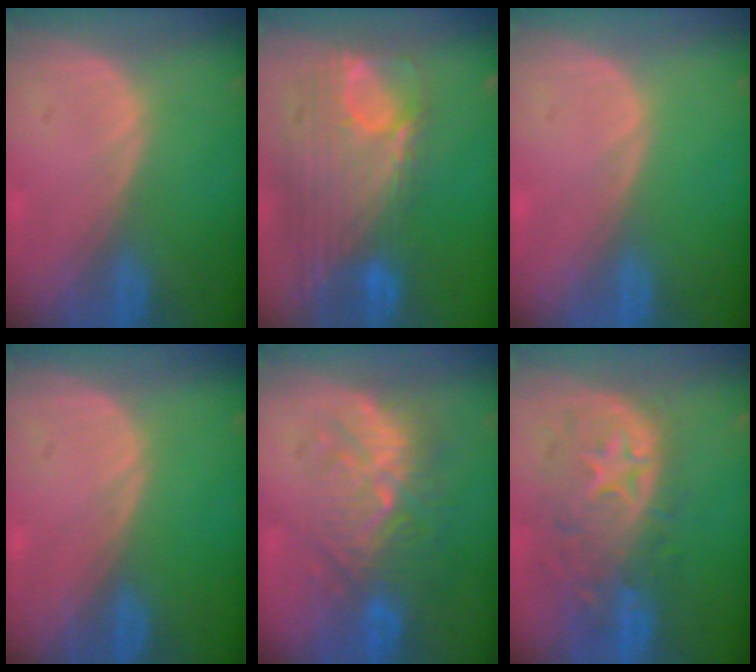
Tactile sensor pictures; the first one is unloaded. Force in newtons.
{"total": 12.3, "press": 10.3, "slide": 6.6}
{"total": 0.0}
{"total": 0.0}
{"total": 9.4, "press": 9.1, "slide": 2.6}
{"total": 11.0, "press": 9.8, "slide": 5.1}